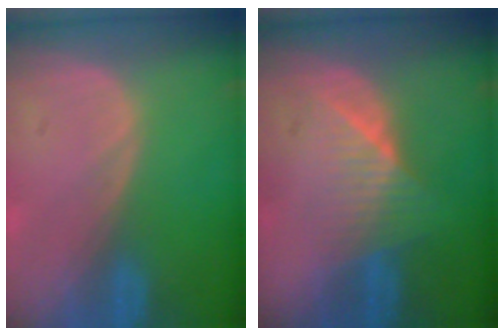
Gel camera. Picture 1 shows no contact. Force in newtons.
{"total": 6.3, "press": 5.9, "slide": 2.0}